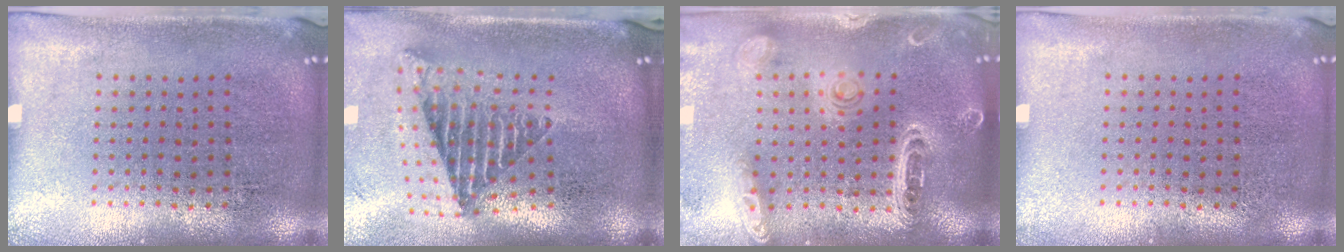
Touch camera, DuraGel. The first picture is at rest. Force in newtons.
{"total": 2.5, "press": 1.7, "slide": 1.9}
{"total": 1.9, "press": 1.9, "slide": 0.4}
{"total": 0.0}